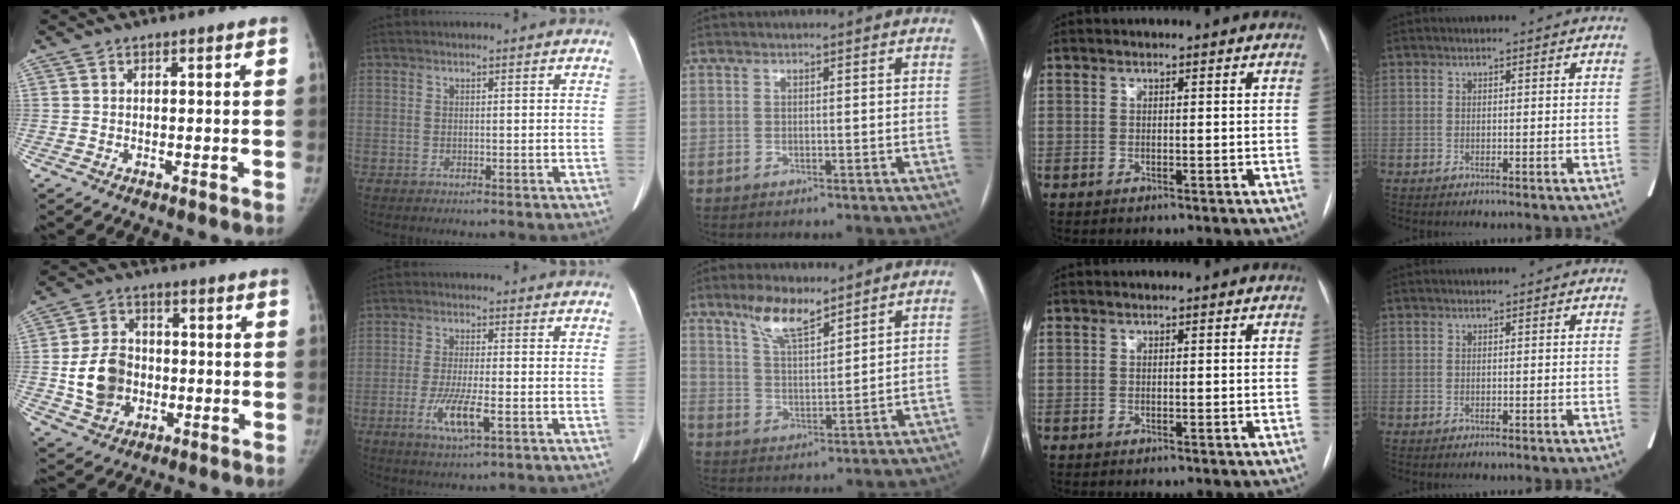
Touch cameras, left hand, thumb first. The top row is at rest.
{"thumb": {"total": 11.0, "force": [-1.5, 9.0, 6.3], "torque": [-0.094, 0.014, -0.024]}, "index": {"total": 6.3, "force": [-2.3, 1.0, 5.8], "torque": [-0.119, -0.013, -0.040]}, "middle": {"total": 7.1, "force": [5.5, 1.7, 4.2], "torque": [-0.087, 0.002, 0.105]}}